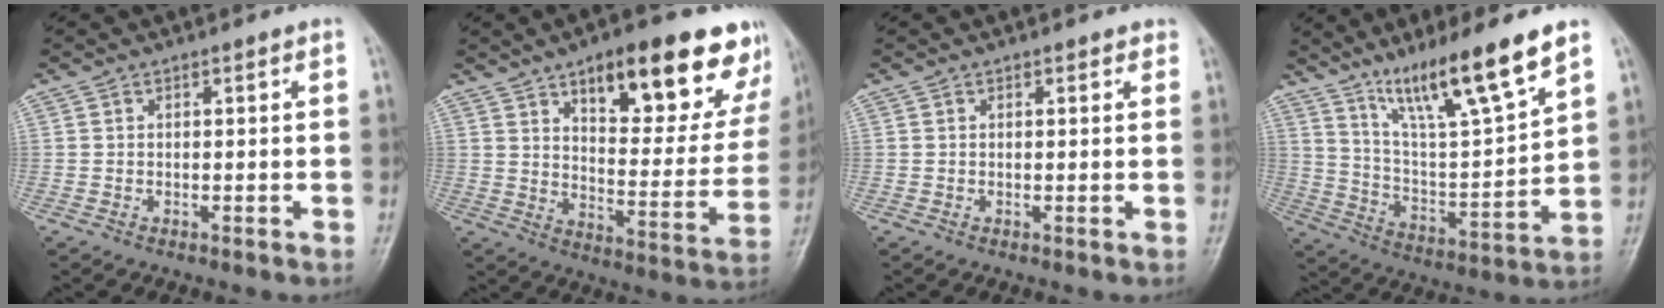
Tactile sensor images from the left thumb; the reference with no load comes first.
{"total": 23.5, "force": [14.0, 9.2, 16.4], "torque": [-0.161, -0.045, 0.198]}
{"total": 0.8, "force": [0.5, 0.4, 0.4], "torque": [-0.003, -0.002, 0.002]}
{"total": 17.3, "force": [11.8, 1.9, 12.5], "torque": [-0.201, -0.062, 0.216]}